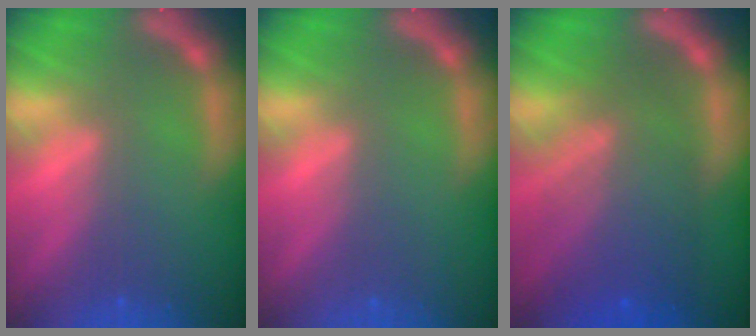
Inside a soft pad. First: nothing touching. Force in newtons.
{"total": 0.0}
{"total": 8.6}